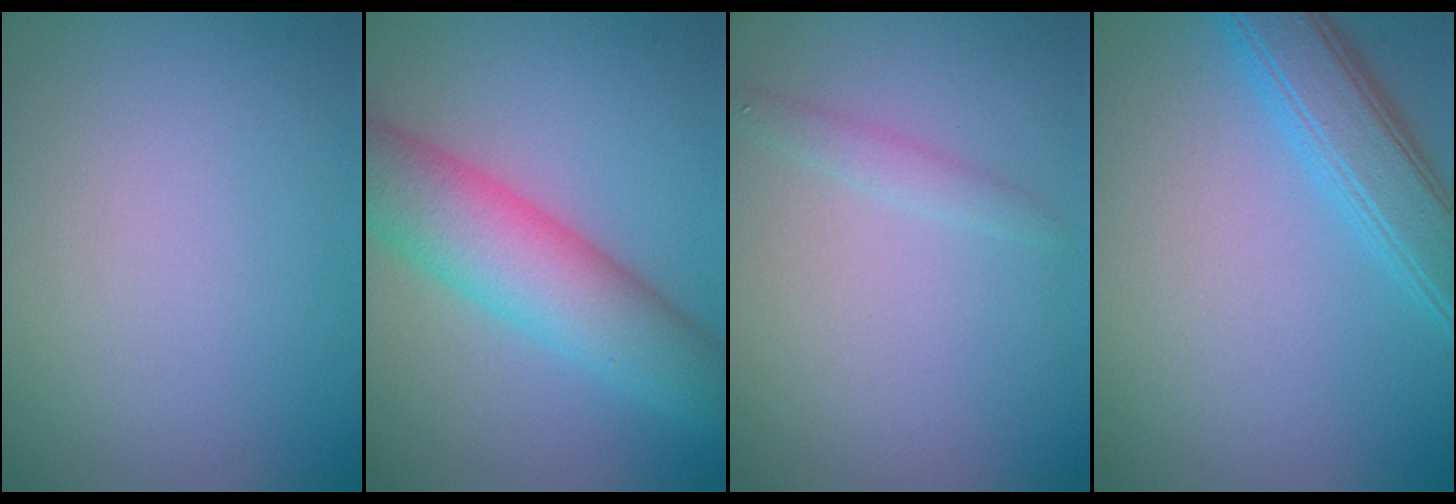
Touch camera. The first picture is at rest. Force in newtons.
{"total": 8.1, "press": 8.1, "slide": 0.1}
{"total": 1.2, "press": 1.2, "slide": 0.0}
{"total": 4.7, "press": 4.7, "slide": 0.1}